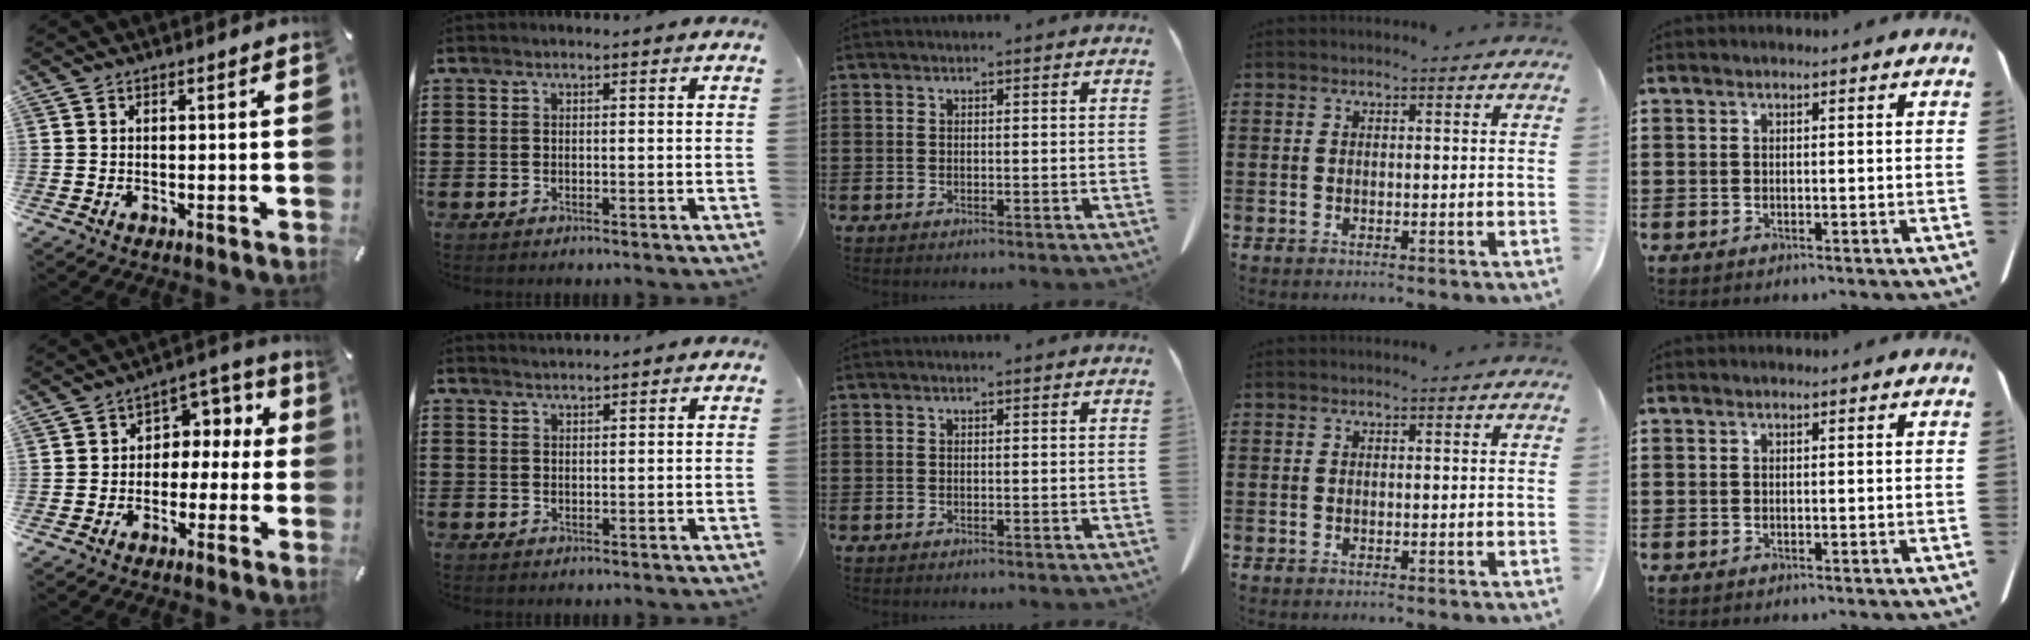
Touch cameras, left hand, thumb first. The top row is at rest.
{"thumb": {"total": 6.5, "force": [-0.9, 6.1, 2.2], "torque": [-0.027, 0.011, -0.022]}, "index": {"total": 1.2, "force": [1.1, 0.3, -0.1], "torque": [0.000, 0.002, 0.023]}}